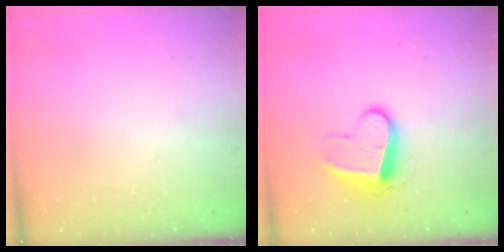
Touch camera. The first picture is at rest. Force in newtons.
{"total": 10.6, "press": 10.6, "slide": 0.9}